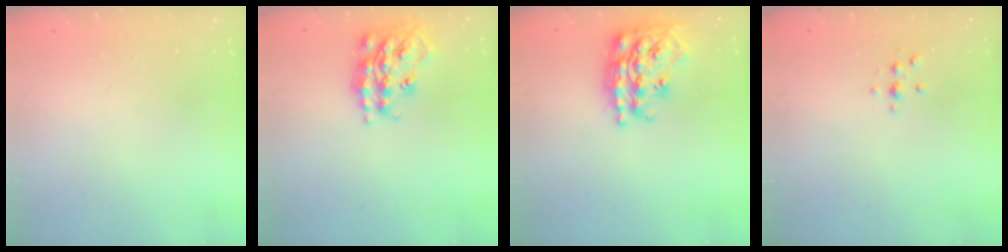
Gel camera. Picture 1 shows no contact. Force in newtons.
{"total": 17.5, "press": 17.5, "slide": 1.0}
{"total": 22.0, "press": 21.9, "slide": 1.4}
{"total": 2.3, "press": 2.2, "slide": 0.2}